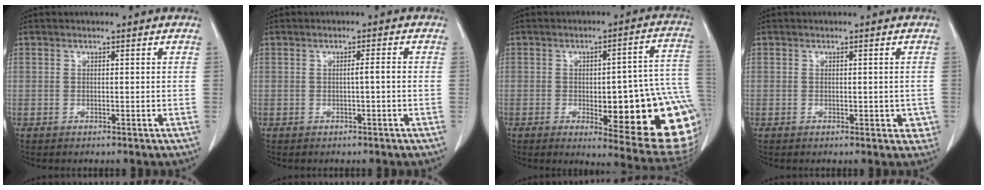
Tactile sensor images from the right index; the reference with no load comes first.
{"total": 1.4, "force": [-0.3, -0.1, 1.4], "torque": [-0.021, 0.002, -0.003]}
{"total": 23.0, "force": [-4.8, 5.2, 21.9], "torque": [-0.183, 0.014, -0.040]}
{"total": 2.9, "force": [-0.5, 1.9, 2.2], "torque": [-0.006, 0.004, -0.002]}